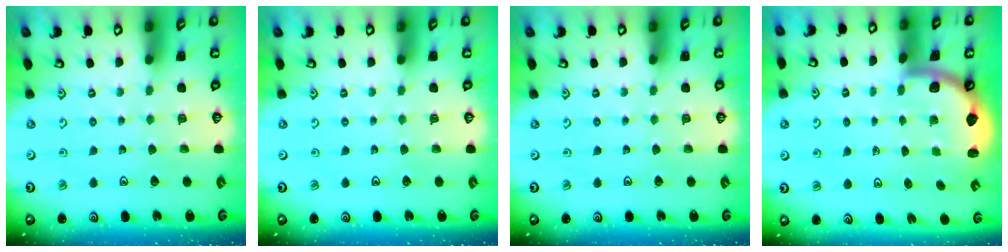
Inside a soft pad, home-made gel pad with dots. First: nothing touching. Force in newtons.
{"total": 0.0}
{"total": 0.0}
{"total": 1.8, "press": 1.8, "slide": 0.1}